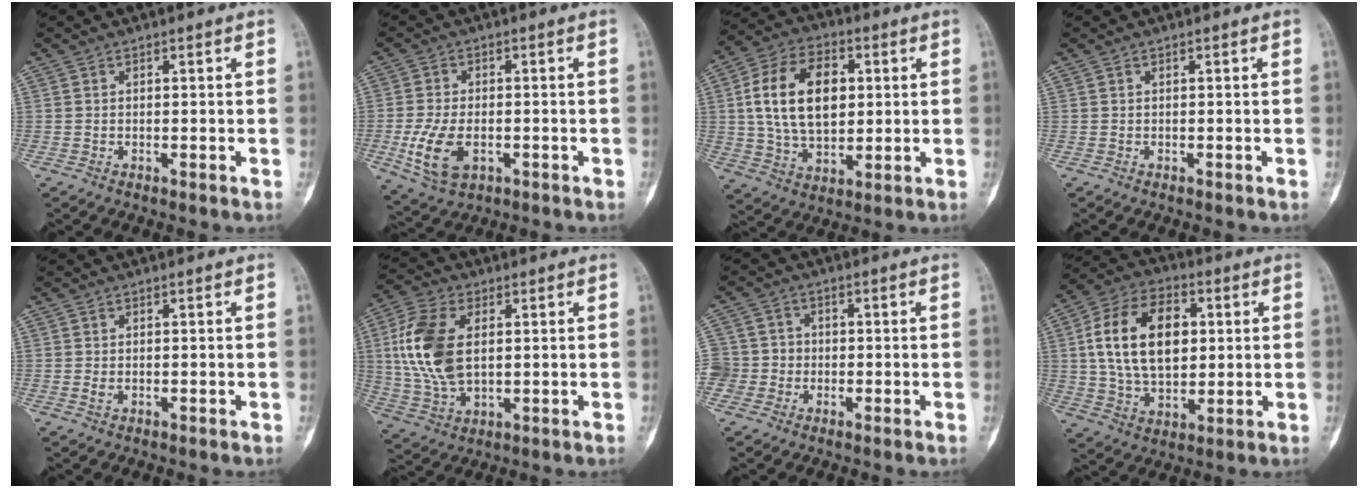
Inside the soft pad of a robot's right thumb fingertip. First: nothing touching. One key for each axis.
{"total": 9.2, "fx": -2.5, "fy": 5.4, "fz": 7.0, "tx": -0.145, "ty": -0.003, "tz": -0.037}
{"total": 16.6, "fx": 2.7, "fy": 10.5, "fz": 12.6, "tx": -0.200, "ty": 0.003, "tz": 0.046}
{"total": 0.0}
{"total": 0.8, "fx": -0.1, "fy": 0.6, "fz": 0.6, "tx": -0.014, "ty": -0.002, "tz": -0.001}
{"total": 14.4, "fx": 2.3, "fy": 8.4, "fz": 11.4, "tx": -0.240, "ty": -0.001, "tz": 0.048}
{"total": 6.4, "fx": -1.3, "fy": 6.2, "fz": 0.7, "tx": 0.006, "ty": 0.018, "tz": -0.027}
{"total": 17.9, "fx": 3.1, "fy": 11.3, "fz": 13.5, "tx": -0.216, "ty": 0.006, "tz": 0.053}